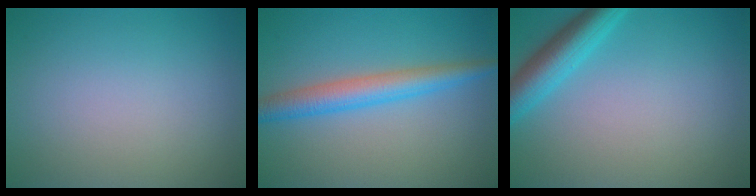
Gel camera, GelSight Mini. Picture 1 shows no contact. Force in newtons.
{"total": 4.0, "press": 4.0, "slide": 0.1}
{"total": 4.2, "press": 4.2, "slide": 0.2}